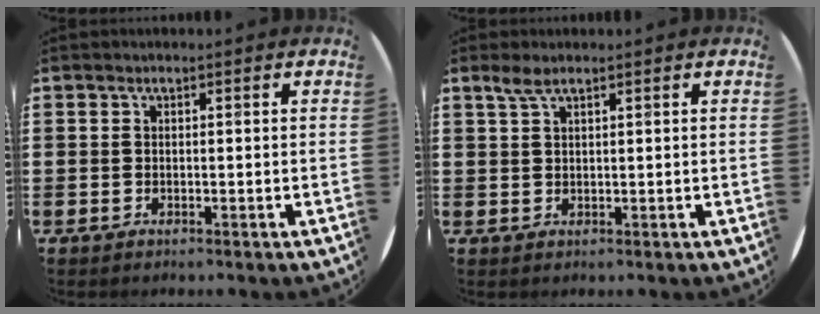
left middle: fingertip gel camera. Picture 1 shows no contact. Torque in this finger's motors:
{"motor_torque": [0.55, -0.43, 0.02, 0.01]}